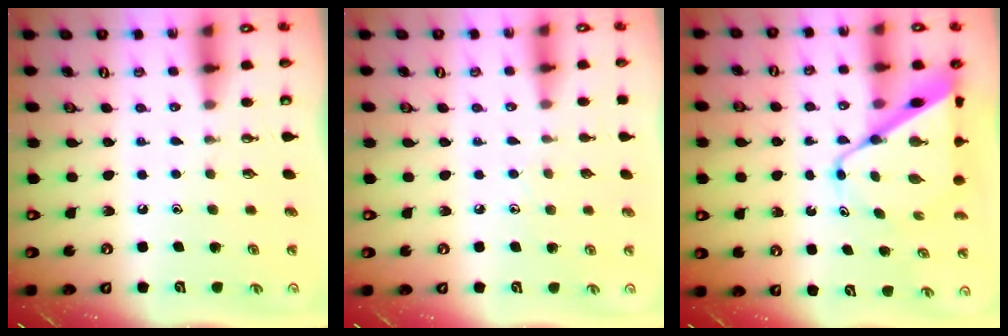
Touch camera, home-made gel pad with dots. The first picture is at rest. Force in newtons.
{"total": 2.9, "press": 2.8, "slide": 0.2}
{"total": 11.4, "press": 11.4, "slide": 1.0}